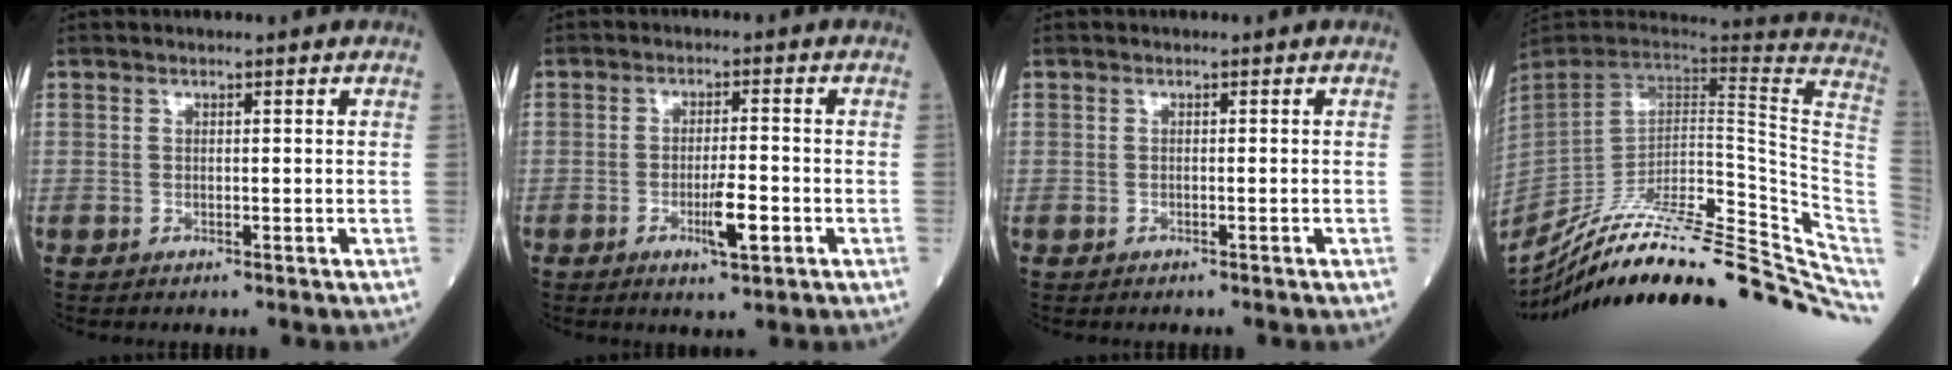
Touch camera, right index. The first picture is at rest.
{"total": 4.7, "force": [-1.8, 0.6, 4.3], "torque": [-0.076, -0.003, -0.025]}
{"total": 0.0}
{"total": 34.4, "force": [-28.5, 6.0, 18.2], "torque": [-0.190, -0.027, -0.399]}